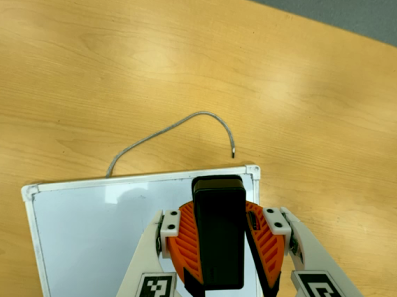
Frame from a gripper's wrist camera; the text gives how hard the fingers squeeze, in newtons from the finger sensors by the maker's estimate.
{"total": 11.3, "left": 10.3, "right": 12.4}